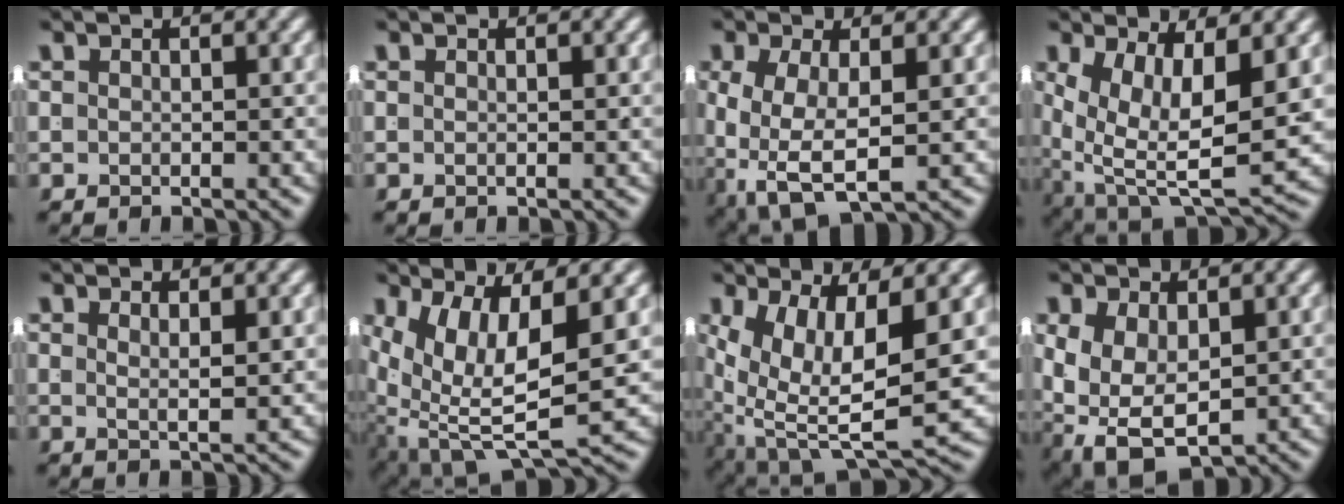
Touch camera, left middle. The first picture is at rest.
{"total": 0.0}
{"total": 6.7, "force": [-2.5, 4.1, 4.7], "torque": [-0.108, -0.052, -0.016]}
{"total": 9.6, "force": [-1.7, 5.7, 7.5], "torque": [-0.140, -0.069, 0.006]}
{"total": 1.6, "force": [0.7, -1.1, 1.0], "torque": [-0.011, -0.013, 0.021]}
{"total": 10.8, "force": [-1.2, 6.8, 8.3], "torque": [-0.168, -0.060, 0.008]}
{"total": 10.8, "force": [-1.6, 6.5, 8.4], "torque": [-0.162, -0.063, 0.001]}
{"total": 9.3, "force": [-3.2, 7.1, 5.2], "torque": [-0.135, -0.058, -0.027]}